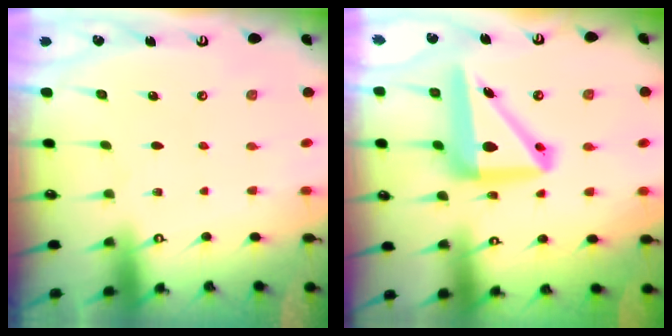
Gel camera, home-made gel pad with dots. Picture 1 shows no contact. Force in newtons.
{"total": 13.9, "press": 13.7, "slide": 2.4}